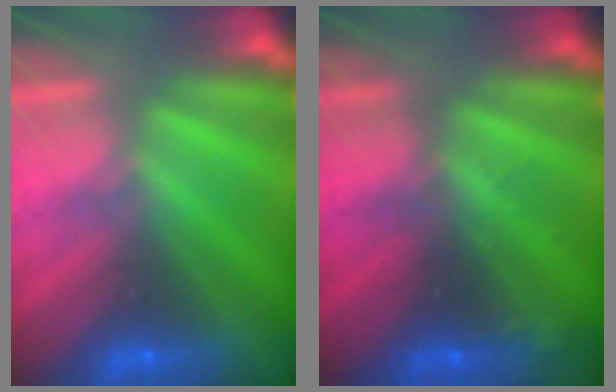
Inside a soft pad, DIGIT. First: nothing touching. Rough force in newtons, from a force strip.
{"total": 2.7}